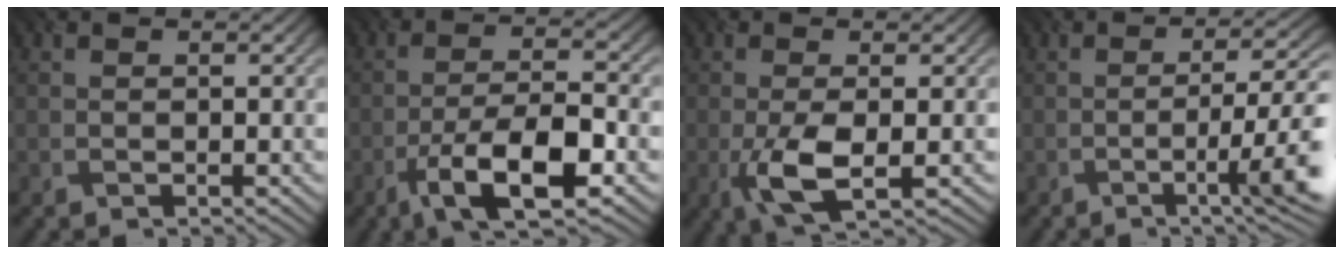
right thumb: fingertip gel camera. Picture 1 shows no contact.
{"total": 10.6, "force": [-5.2, 3.2, 8.7], "torque": [-0.153, 0.002, -0.095]}
{"total": 5.7, "force": [-1.4, 1.8, 5.2], "torque": [-0.111, -0.005, -0.028]}
{"total": 8.1, "force": [-2.2, 1.5, 7.7], "torque": [-0.115, 0.004, -0.033]}